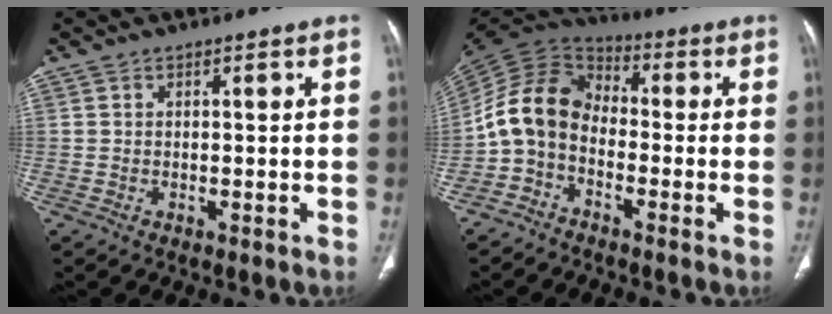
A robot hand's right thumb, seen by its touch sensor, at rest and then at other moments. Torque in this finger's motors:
{"motor_torque": [1.66, 1.98, 1.56, -0.70, 0.18]}